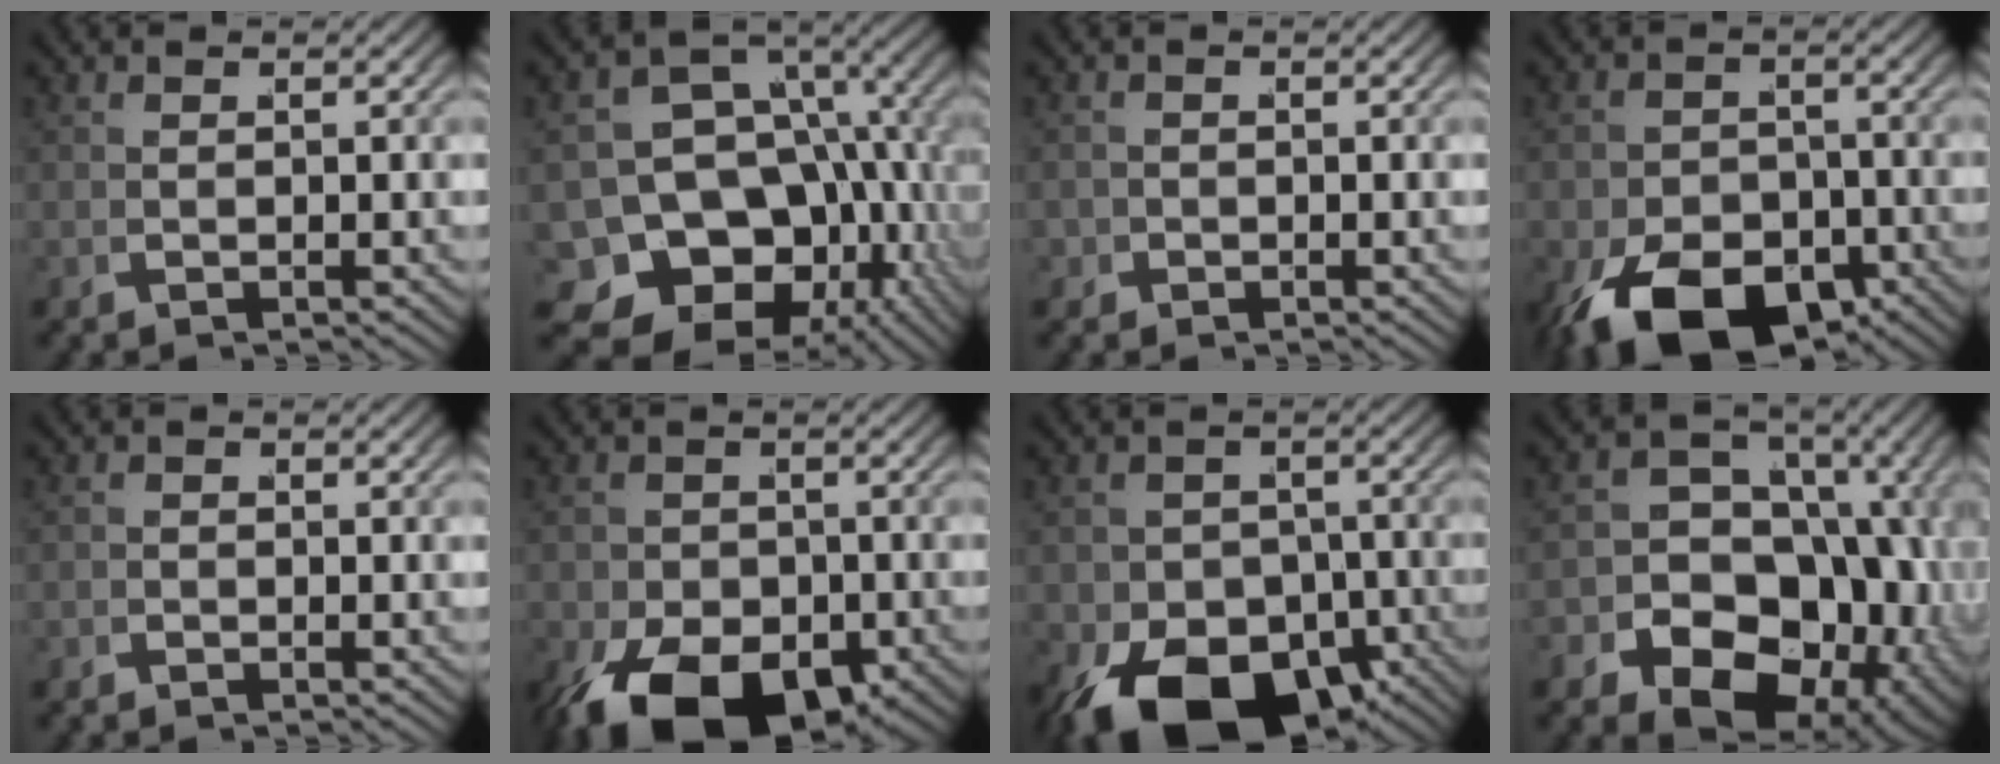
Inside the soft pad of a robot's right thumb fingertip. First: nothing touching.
{"total": 17.1, "force": [-5.1, 12.3, 10.7], "torque": [-0.196, -0.066, -0.064]}
{"total": 1.6, "force": [-0.8, 1.4, 0.3], "torque": [-0.009, -0.006, -0.011]}
{"total": 10.6, "force": [-5.7, 5.9, 6.8], "torque": [-0.107, -0.040, -0.074]}
{"total": 0.7, "force": [-0.6, 0.3, -0.2], "torque": [0.011, 0.006, -0.020]}
{"total": 12.6, "force": [-5.5, 7.4, 8.6], "torque": [-0.153, -0.053, -0.060]}
{"total": 15.0, "force": [-7.0, 9.2, 9.5], "torque": [-0.164, -0.070, -0.076]}
{"total": 18.7, "force": [-3.7, 14.0, 11.8], "torque": [-0.185, -0.056, -0.054]}